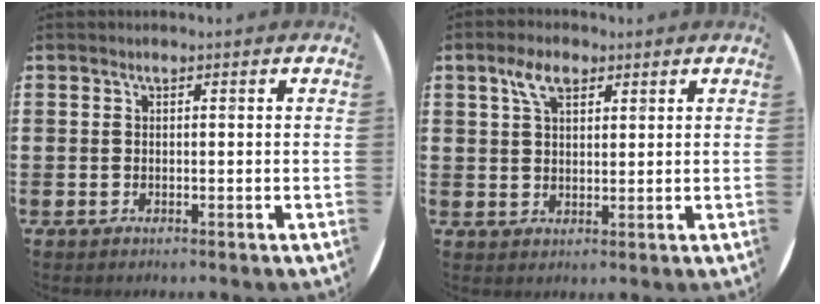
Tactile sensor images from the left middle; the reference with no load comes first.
{"total": 4.6, "force": [2.8, 2.2, 2.9], "torque": [-0.055, 0.007, 0.047]}